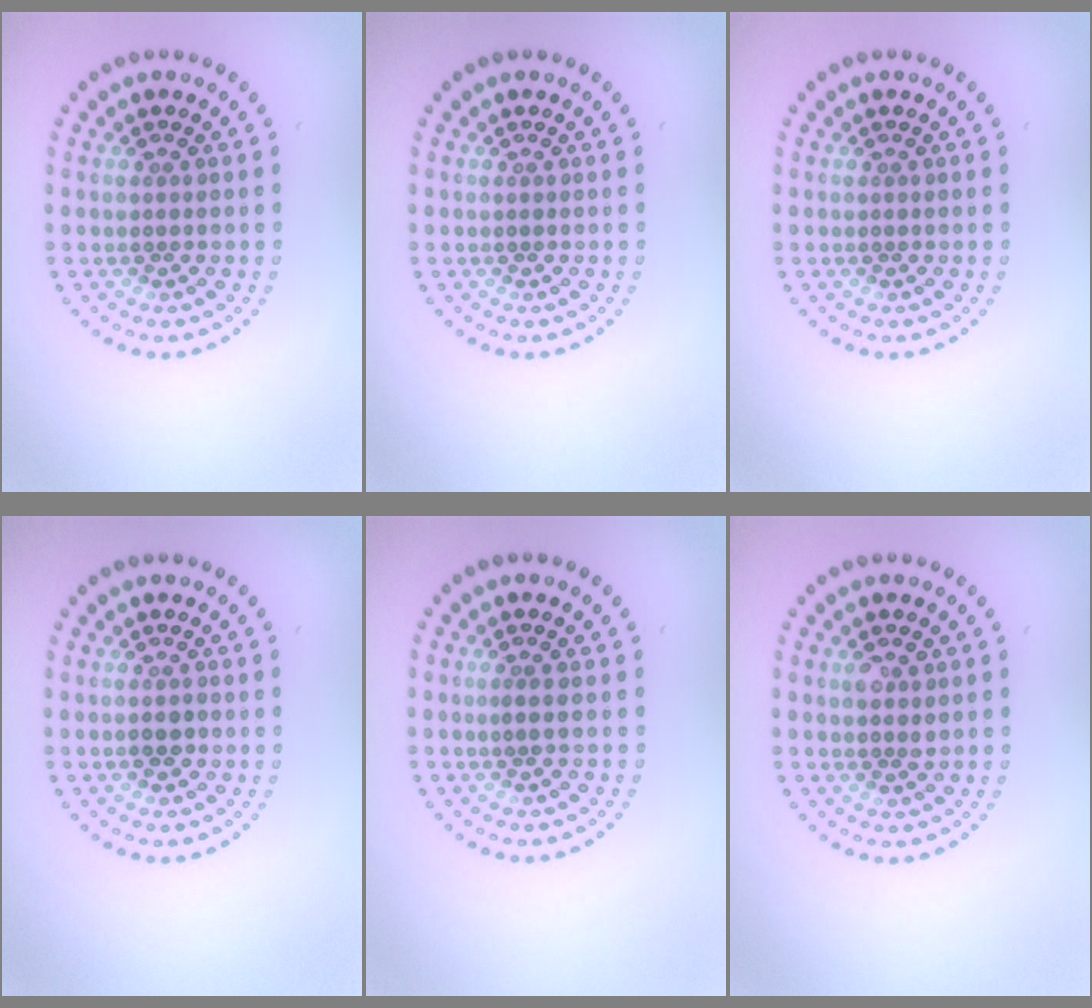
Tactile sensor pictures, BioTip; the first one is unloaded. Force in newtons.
{"total": 0.0}
{"total": 0.0}
{"total": 1.1, "press": 1.0, "slide": 0.3}
{"total": 0.7, "press": 0.4, "slide": 0.6}
{"total": 1.5, "press": 1.5, "slide": 0.4}